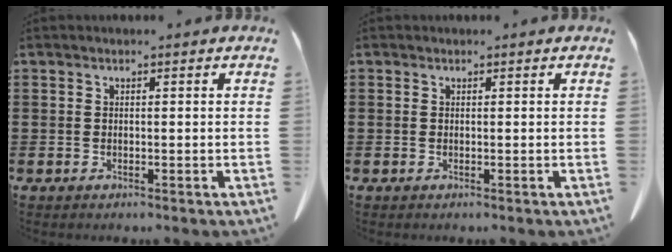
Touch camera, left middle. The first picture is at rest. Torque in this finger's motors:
{"motor_torque": [-0.07, -0.08, 0.00, 0.01]}